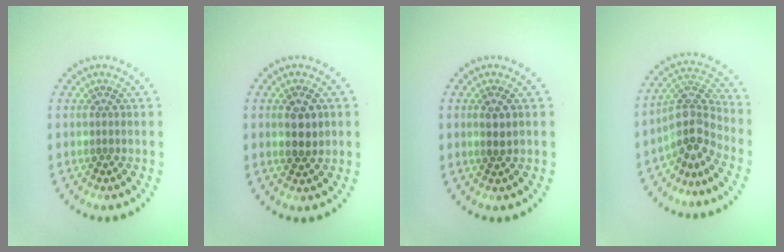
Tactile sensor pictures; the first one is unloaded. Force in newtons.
{"total": 2.4, "press": 2.4, "slide": 0.4}
{"total": 1.0, "press": 0.9, "slide": 0.5}
{"total": 4.1, "press": 2.8, "slide": 2.9}